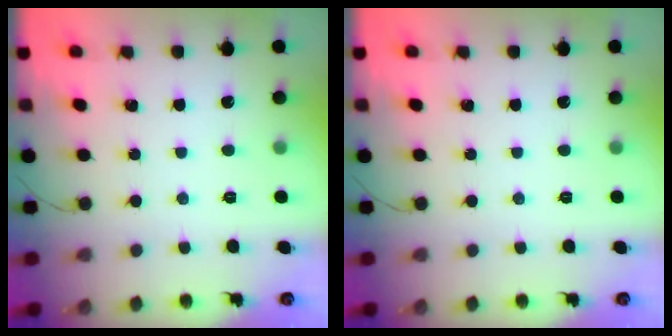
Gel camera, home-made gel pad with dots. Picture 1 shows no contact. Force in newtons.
{"total": 0.0}